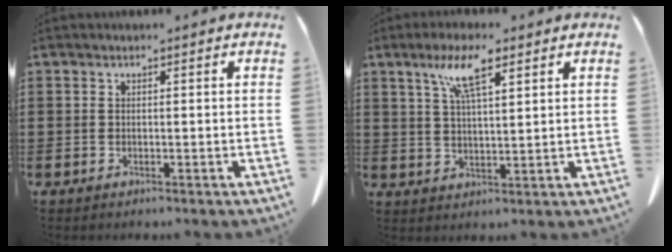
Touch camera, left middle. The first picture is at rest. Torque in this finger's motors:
{"motor_torque": [0.87, 0.32, 0.41, 0.15]}